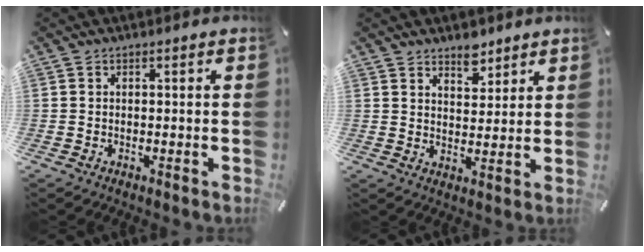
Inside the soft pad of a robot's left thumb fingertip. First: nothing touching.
{"total": 5.2, "force": [4.1, 2.9, 1.3], "torque": [-0.004, -0.023, 0.070]}